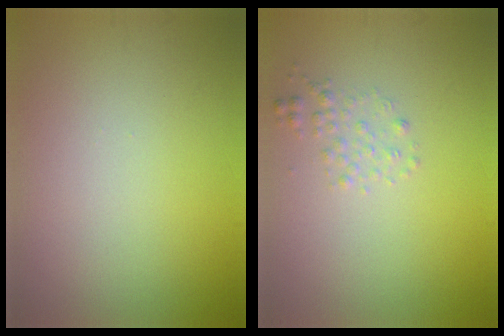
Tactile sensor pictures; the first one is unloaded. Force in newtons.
{"total": 1.2, "press": 1.2, "slide": 0.1}